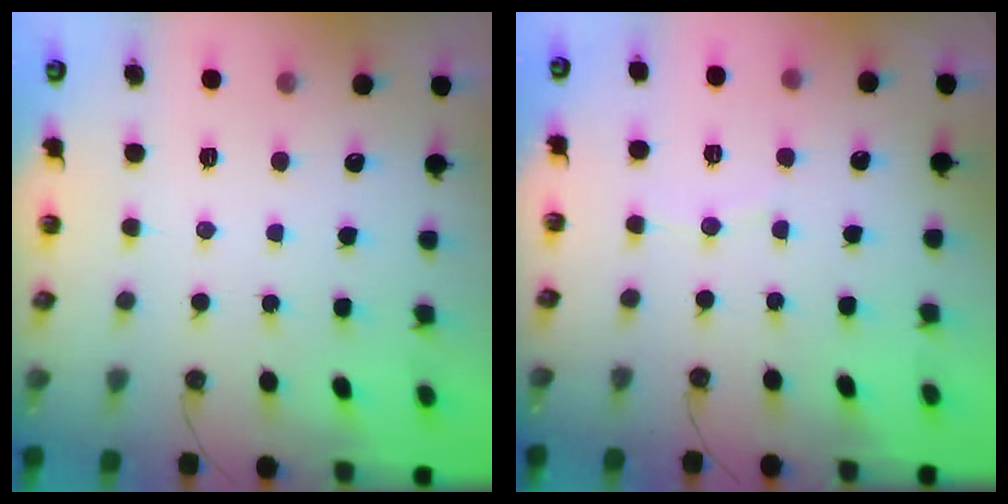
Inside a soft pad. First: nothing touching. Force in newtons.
{"total": 3.4, "press": 3.2, "slide": 1.3}